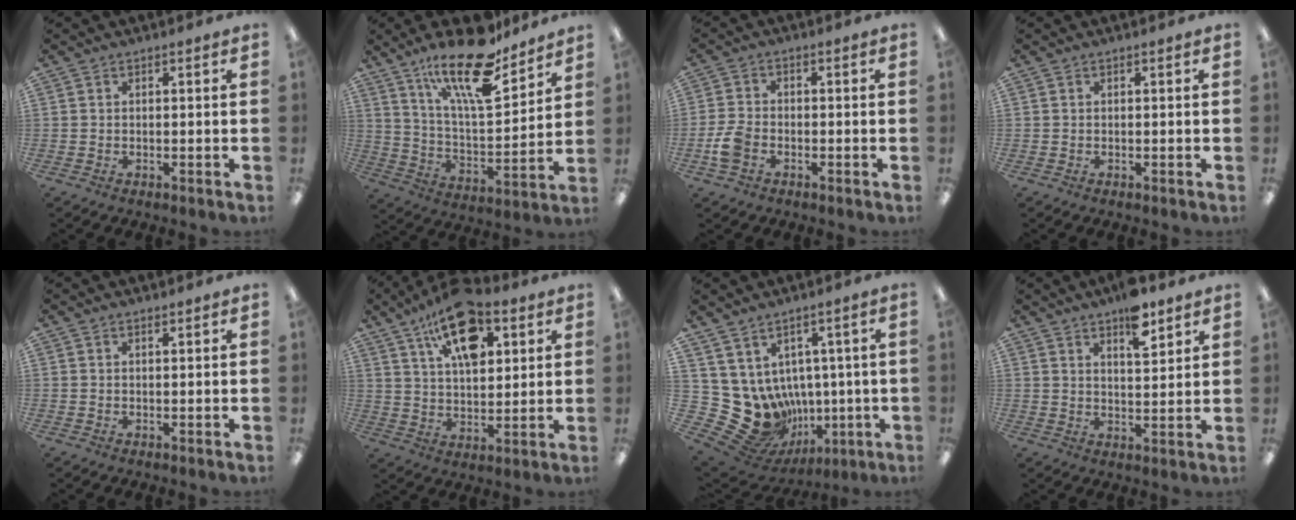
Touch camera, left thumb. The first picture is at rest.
{"total": 21.2, "force": [15.3, 6.6, 13.1], "torque": [-0.229, -0.090, 0.257]}
{"total": 5.3, "force": [-2.1, 3.4, 3.4], "torque": [-0.072, 0.007, -0.040]}
{"total": 0.0}
{"total": 0.5, "force": [0.5, 0.1, 0.2], "torque": [-0.005, 0.001, 0.009]}
{"total": 16.8, "force": [9.7, 8.3, 10.9], "torque": [-0.171, -0.035, 0.165]}
{"total": 13.9, "force": [-1.6, 12.2, 6.4], "torque": [-0.146, -0.028, 0.004]}
{"total": 8.6, "force": [6.0, 3.2, 5.2], "torque": [-0.068, -0.034, 0.099]}